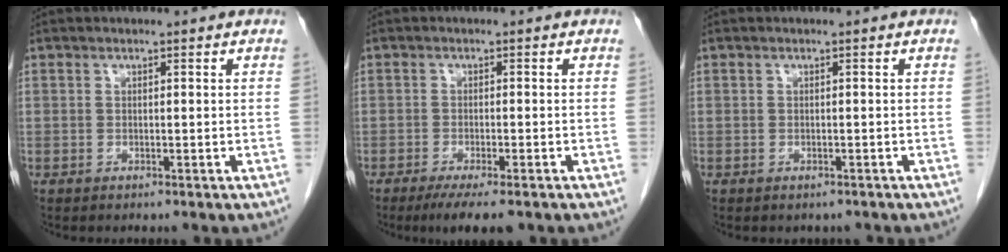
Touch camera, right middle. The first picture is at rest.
{"total": 6.1, "force": [-4.4, 0.9, 4.2], "torque": [-0.058, -0.015, -0.063]}
{"total": 0.8, "force": [-0.6, 0.4, 0.1], "torque": [-0.007, -0.001, -0.008]}